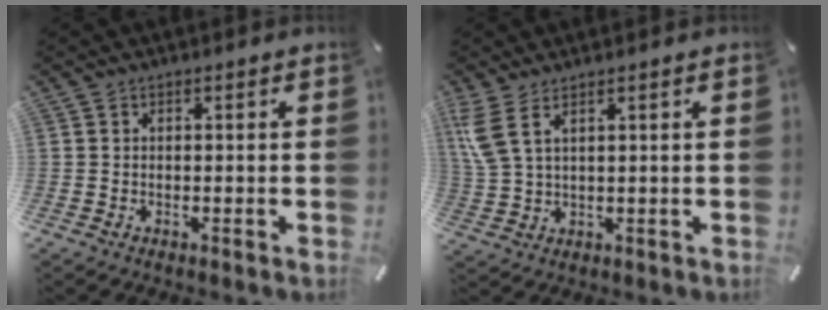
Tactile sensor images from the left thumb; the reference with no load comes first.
{"total": 5.3, "force": [2.9, 1.8, 4.1], "torque": [-0.110, -0.014, 0.049]}